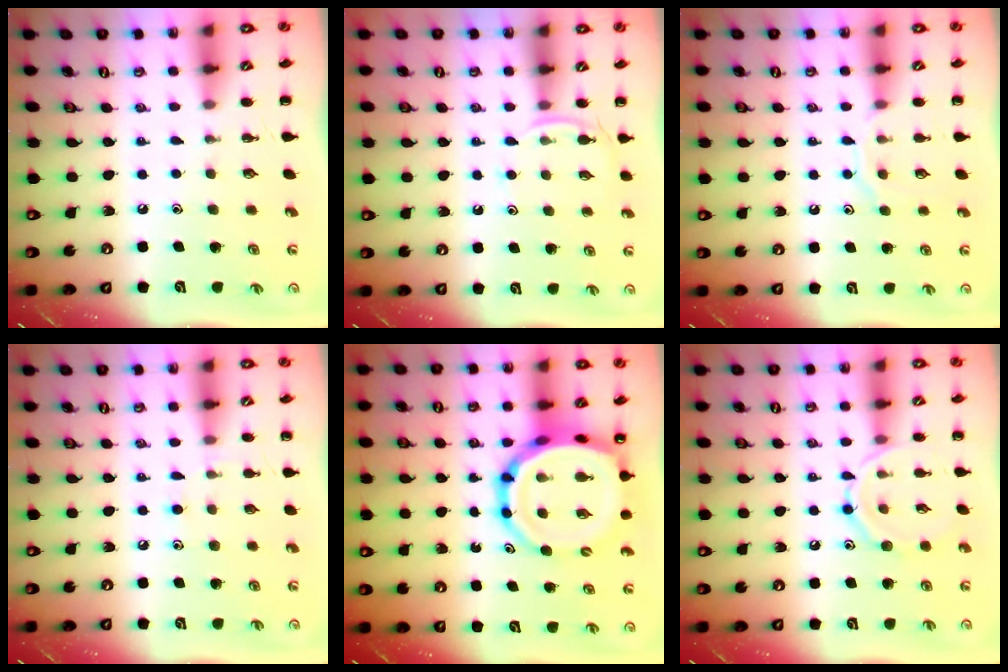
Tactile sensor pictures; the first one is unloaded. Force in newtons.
{"total": 4.5, "press": 4.3, "slide": 1.3}
{"total": 7.6, "press": 7.6, "slide": 0.7}
{"total": 6.5, "press": 6.1, "slide": 2.3}
{"total": 17.0, "press": 16.4, "slide": 4.5}
{"total": 10.7, "press": 10.6, "slide": 0.6}